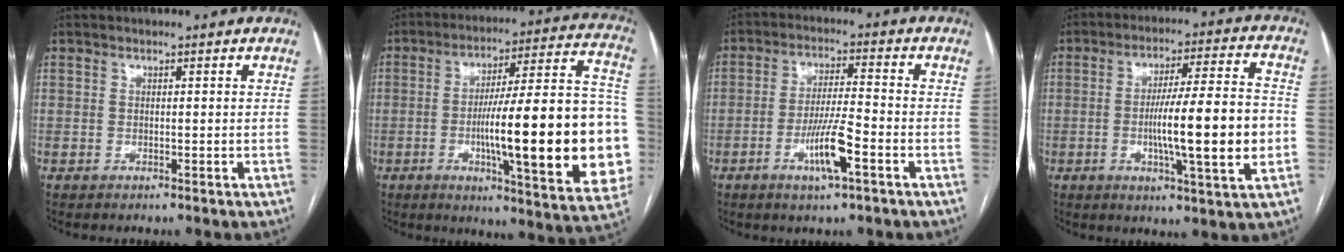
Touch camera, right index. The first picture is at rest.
{"total": 27.1, "force": [-4.3, 3.7, 26.5], "torque": [-0.309, 0.016, -0.059]}
{"total": 7.9, "force": [-3.5, 0.7, 7.1], "torque": [-0.138, -0.006, -0.061]}
{"total": 15.0, "force": [-2.4, 0.7, 14.8], "torque": [-0.239, 0.001, -0.039]}